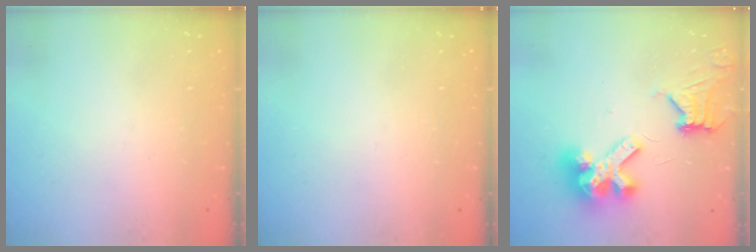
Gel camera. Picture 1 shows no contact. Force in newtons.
{"total": 0.0}
{"total": 13.6, "press": 13.5, "slide": 1.6}